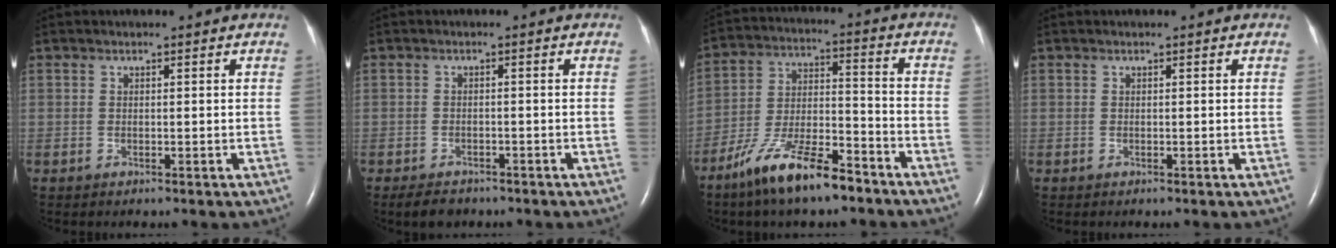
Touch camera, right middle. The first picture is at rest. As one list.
[{"total": 3.6, "force": [-2.8, 1.8, 1.3], "torque": [-0.027, -0.003, -0.038]}, {"total": 13.0, "force": [-9.4, 3.0, 8.5], "torque": [-0.168, -0.003, -0.172]}, {"total": 0.0}]